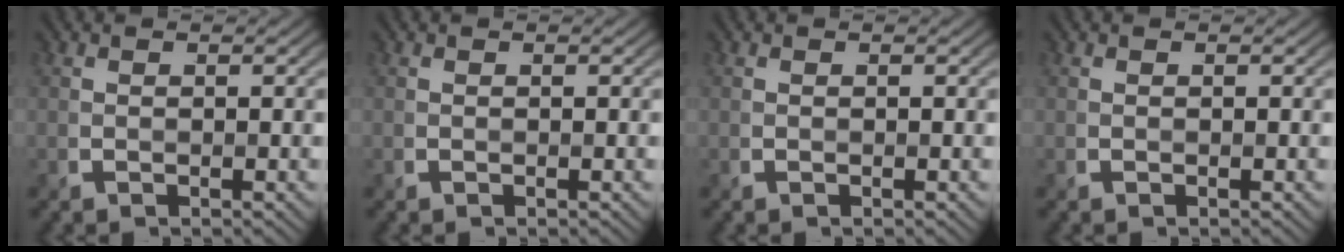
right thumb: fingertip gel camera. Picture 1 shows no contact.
{"total": 0.0}
{"total": 0.0}
{"total": 0.0}